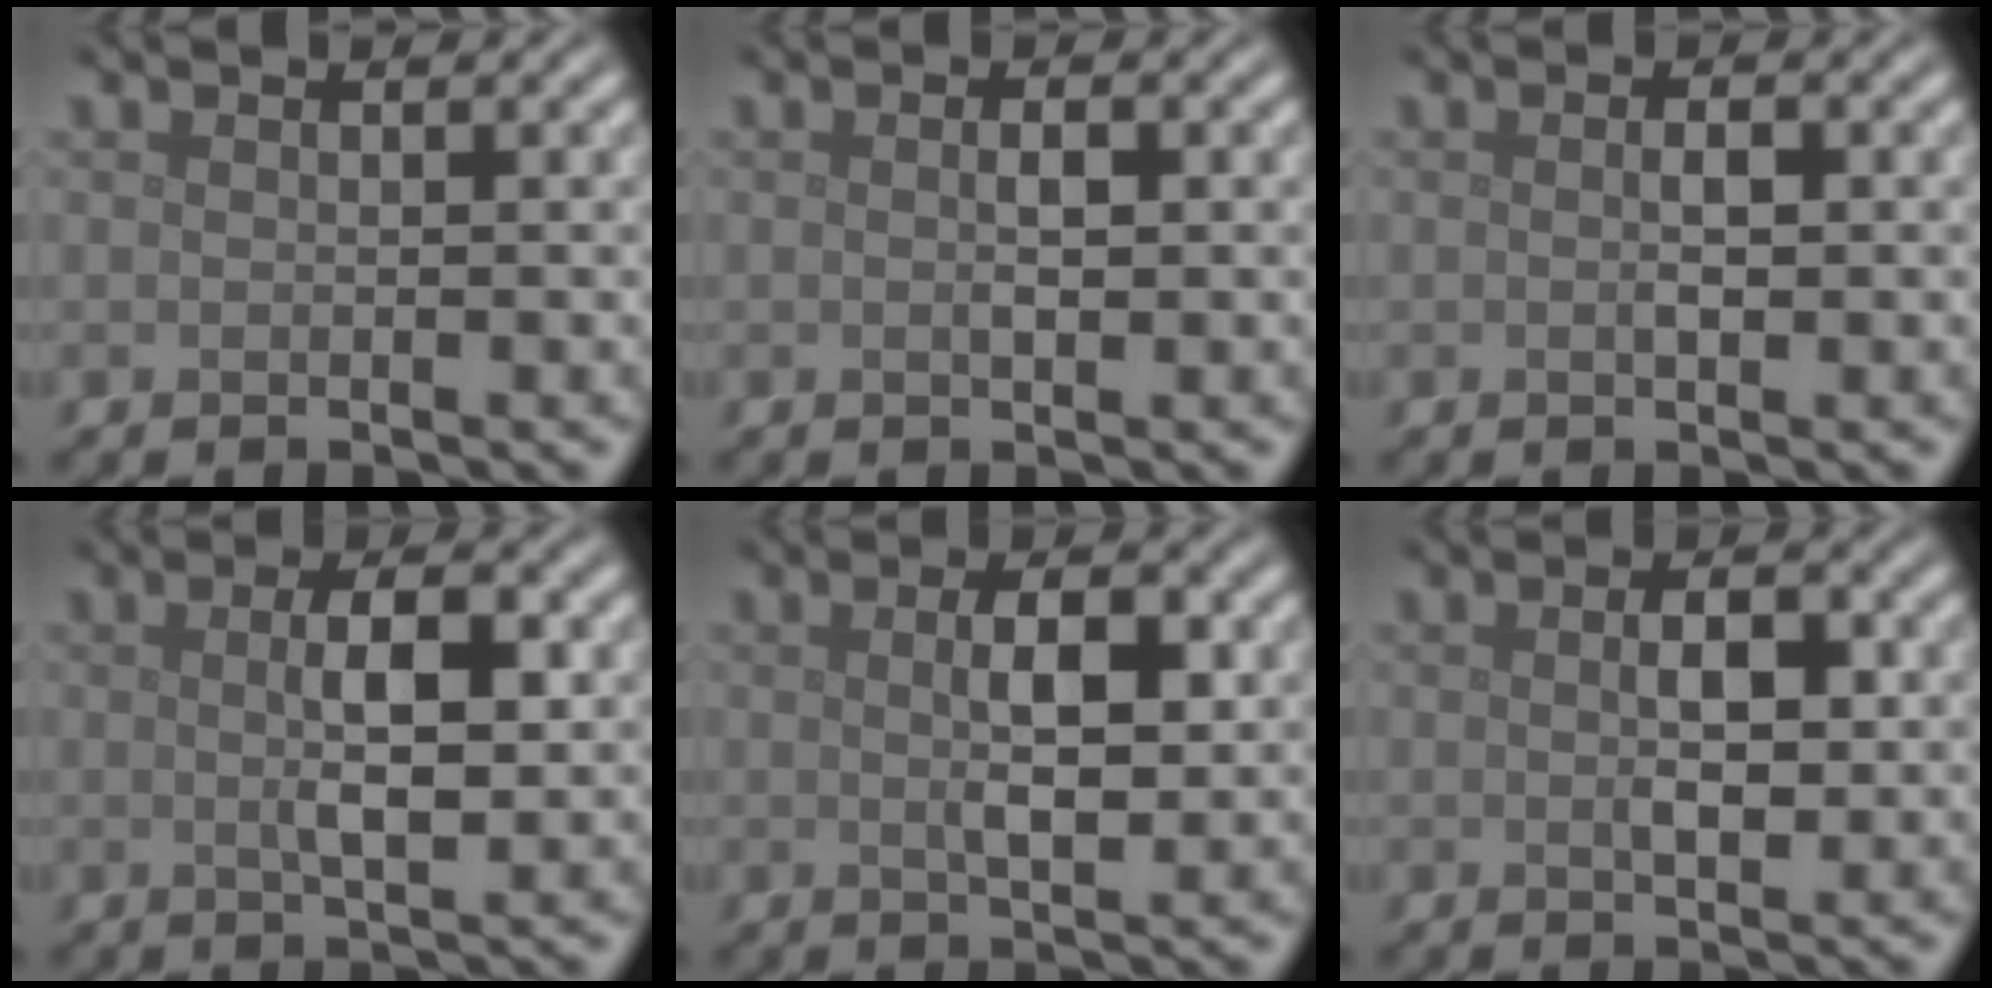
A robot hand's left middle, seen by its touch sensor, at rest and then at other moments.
{"total": 1.2, "force": [0.1, 0.4, 1.2], "torque": [-0.024, 0.000, 0.000]}
{"total": 1.3, "force": [0.0, 0.4, 1.2], "torque": [-0.024, 0.000, 0.000]}
{"total": 4.1, "force": [0.4, 1.1, 3.9], "torque": [-0.070, 0.001, 0.006]}
{"total": 3.7, "force": [0.5, 1.3, 3.5], "torque": [-0.065, 0.000, 0.009]}
{"total": 2.9, "force": [0.2, 1.4, 2.6], "torque": [-0.046, -0.001, 0.001]}